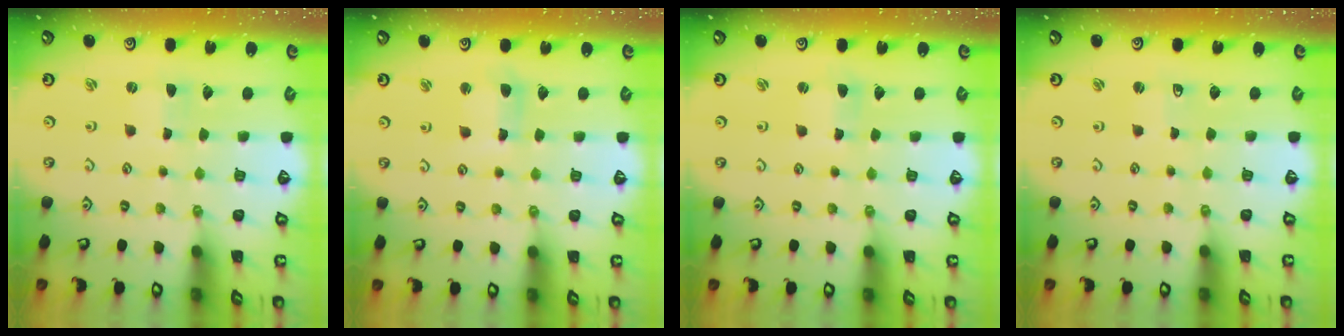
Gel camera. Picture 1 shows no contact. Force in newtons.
{"total": 4.7, "press": 4.7, "slide": 0.6}
{"total": 1.4, "press": 1.4, "slide": 0.3}
{"total": 1.7, "press": 1.7, "slide": 0.3}